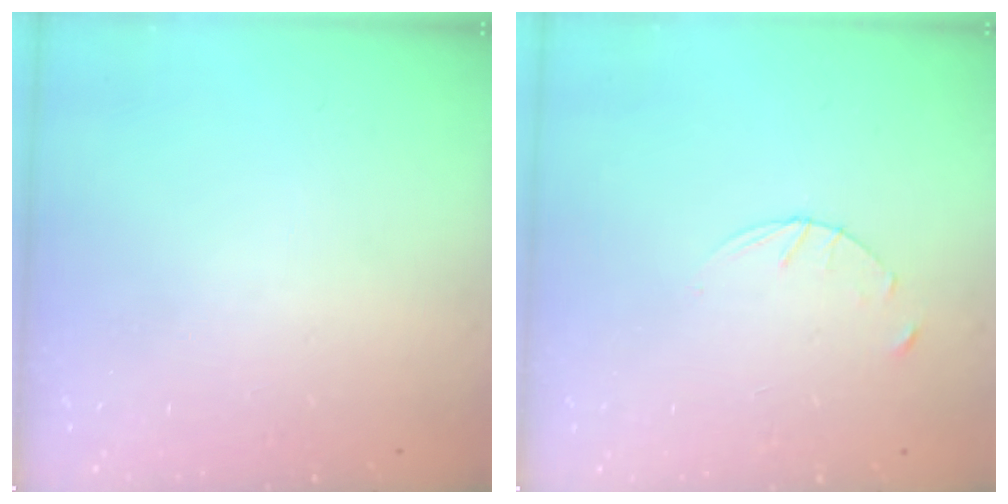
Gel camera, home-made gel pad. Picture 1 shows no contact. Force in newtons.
{"total": 3.6, "press": 3.5, "slide": 0.4}